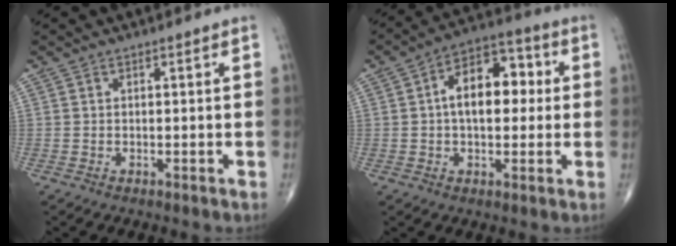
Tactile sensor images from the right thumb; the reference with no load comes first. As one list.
[{"total": 12.5, "force": [1.4, 7.3, 10.0], "torque": [-0.133, 0.029, 0.013]}]